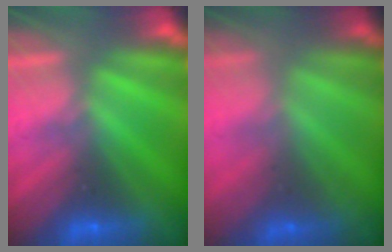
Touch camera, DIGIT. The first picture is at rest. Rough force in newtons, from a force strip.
{"total": 1.7}